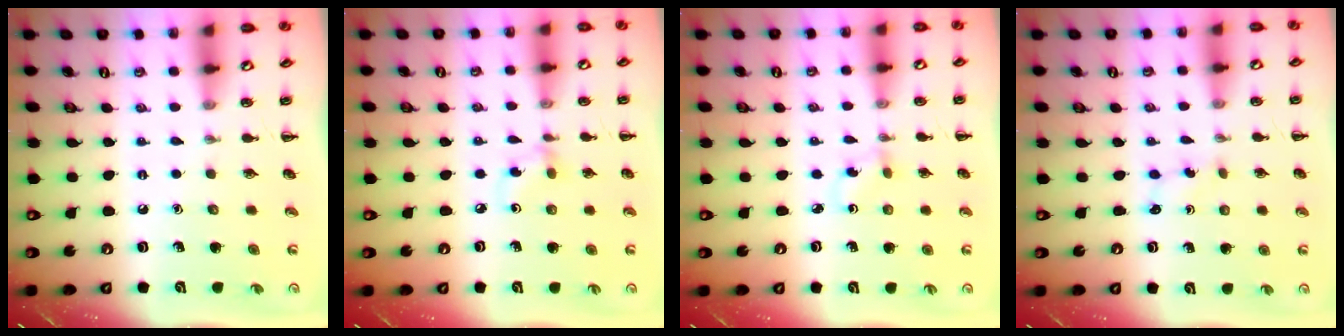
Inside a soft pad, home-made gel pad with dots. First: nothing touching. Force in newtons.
{"total": 3.6, "press": 3.4, "slide": 1.4}
{"total": 1.4, "press": 1.2, "slide": 0.7}
{"total": 1.7, "press": 1.5, "slide": 0.6}